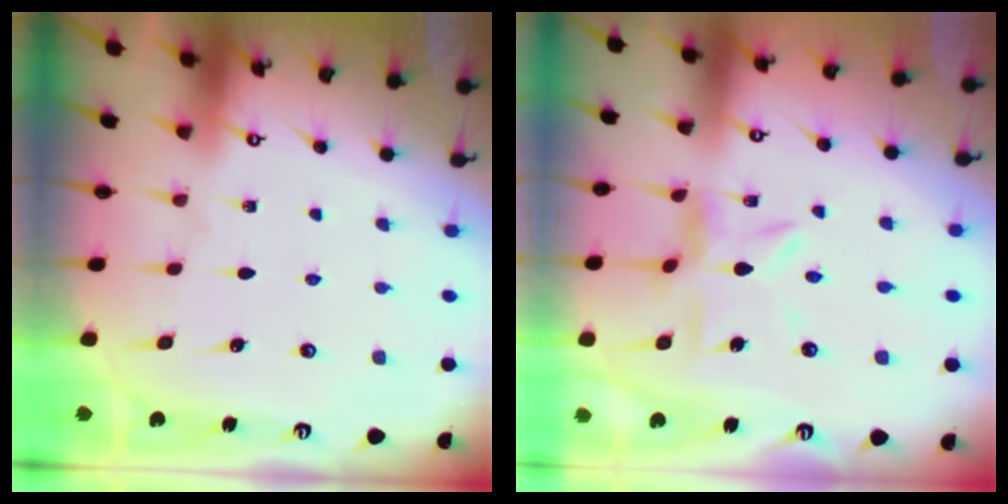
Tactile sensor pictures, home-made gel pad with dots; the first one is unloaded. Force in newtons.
{"total": 6.8, "press": 6.8, "slide": 0.6}